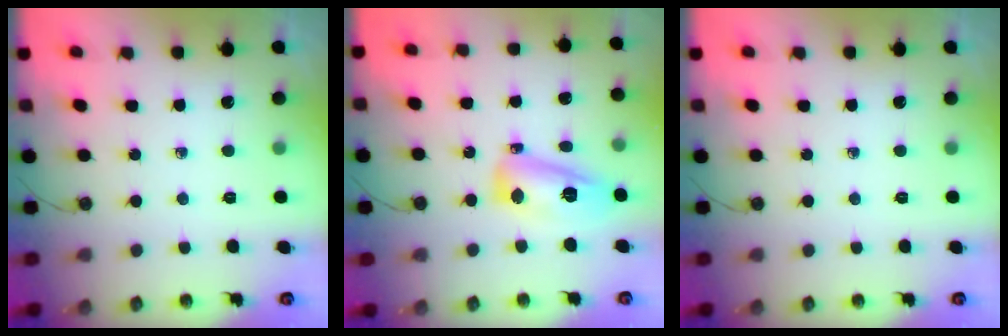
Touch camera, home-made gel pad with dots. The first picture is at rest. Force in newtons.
{"total": 14.1, "press": 14.1, "slide": 1.3}
{"total": 0.0}